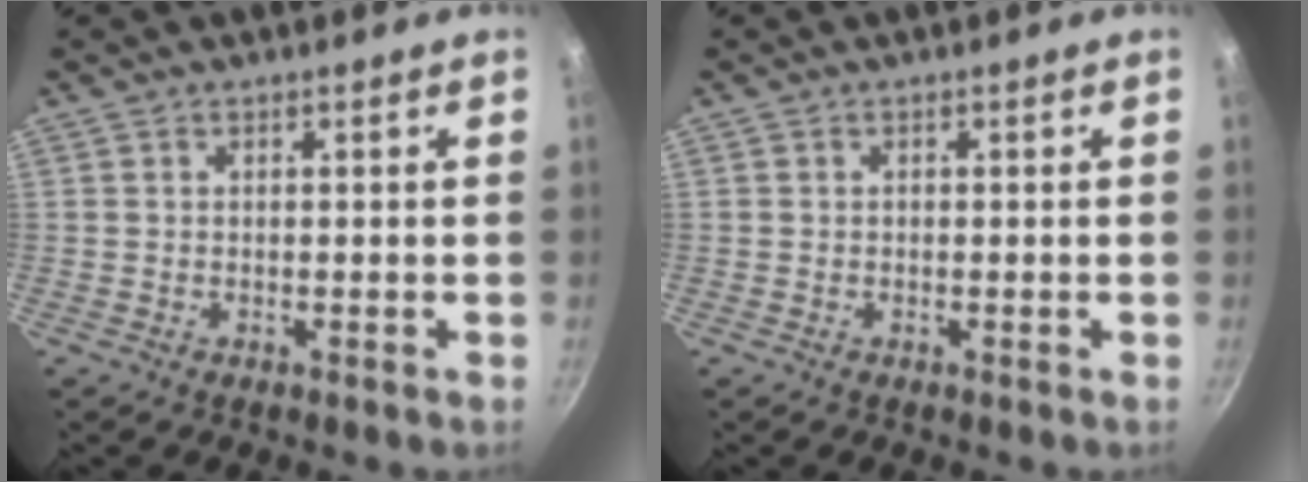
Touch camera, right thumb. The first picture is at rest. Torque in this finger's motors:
{"motor_torque": [0.17, 0.48, 0.42, 0.13, 0.00]}